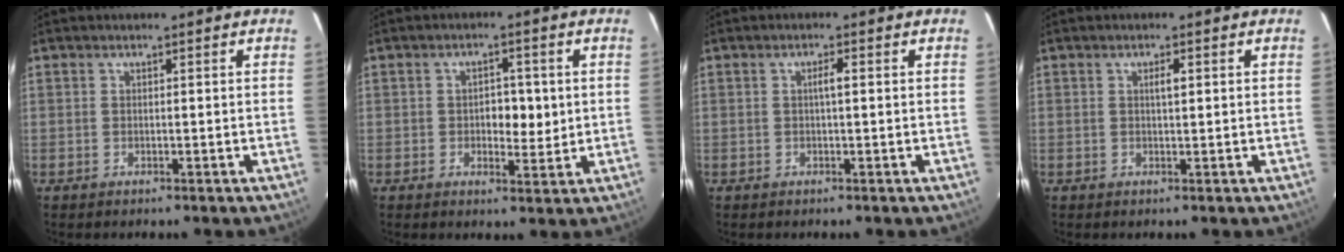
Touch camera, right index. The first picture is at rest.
{"total": 4.6, "force": [0.2, 2.5, 3.8], "torque": [-0.049, 0.001, 0.007]}
{"total": 1.5, "force": [0.2, 0.1, 1.5], "torque": [-0.027, 0.004, 0.002]}
{"total": 1.5, "force": [0.4, 0.3, 1.4], "torque": [-0.024, 0.002, 0.006]}